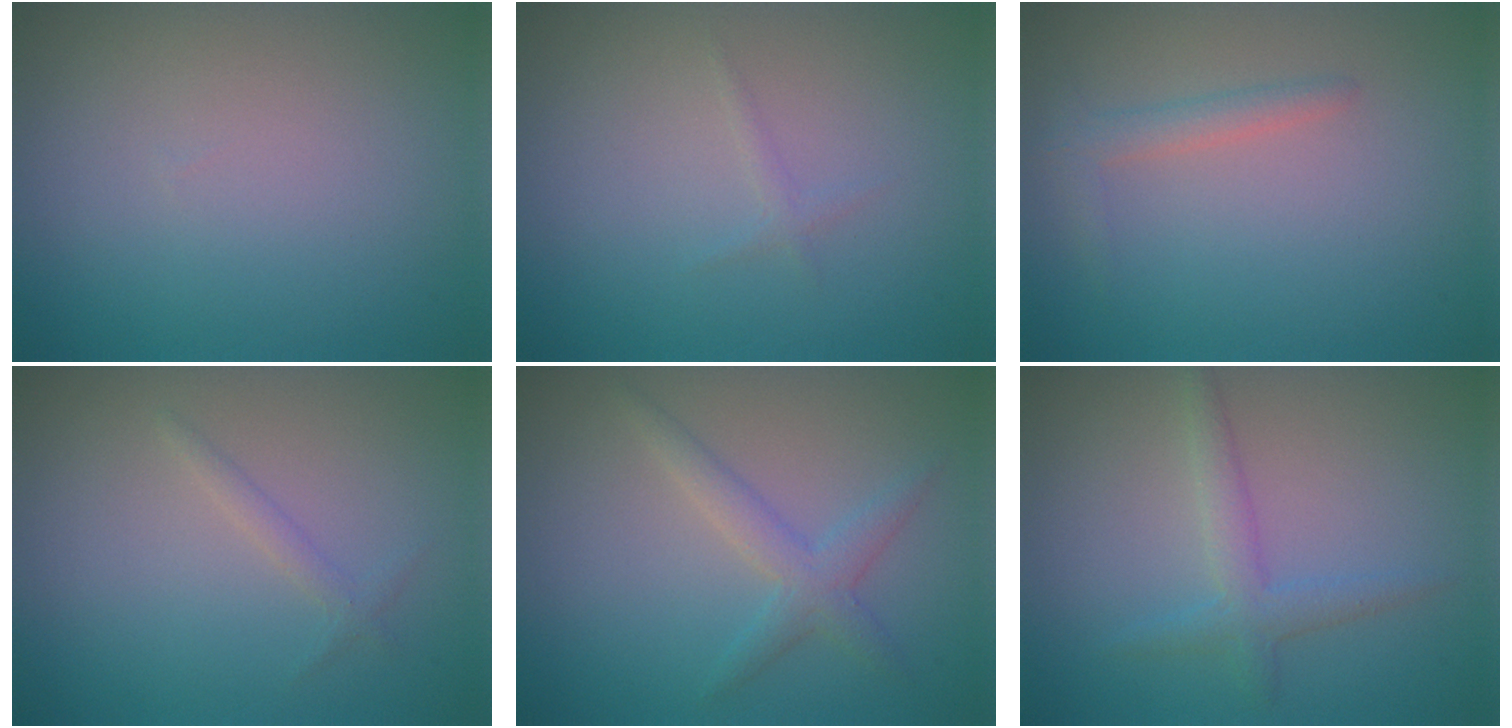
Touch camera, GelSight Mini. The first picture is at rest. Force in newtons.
{"total": 0.6, "press": 0.6, "slide": 0.1}
{"total": 1.6, "press": 1.6, "slide": 0.1}
{"total": 0.9, "press": 0.9, "slide": 0.1}
{"total": 2.4, "press": 2.4, "slide": 0.2}
{"total": 2.2, "press": 2.2, "slide": 0.1}